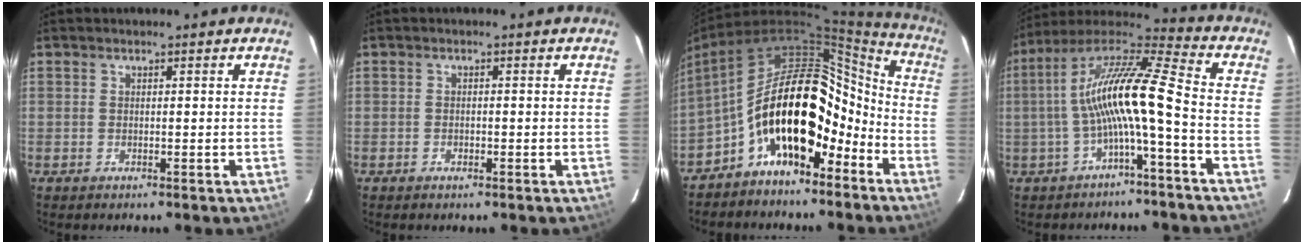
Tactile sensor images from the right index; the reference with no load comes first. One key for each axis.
{"total": 0.9, "fx": -0.6, "fy": 0.5, "fz": 0.4, "tx": -0.008, "ty": -0.002, "tz": -0.011}
{"total": 20.5, "fx": -9.2, "fy": 10.1, "fz": 15.3, "tx": -0.247, "ty": 0.029, "tz": -0.158}
{"total": 14.5, "fx": -2.7, "fy": 1.3, "fz": 14.2, "tx": -0.274, "ty": 0.018, "tz": -0.056}